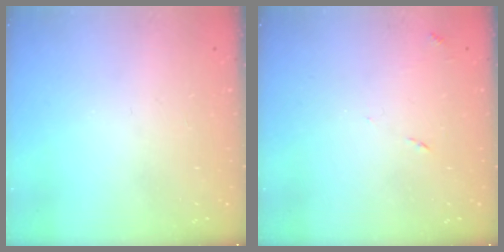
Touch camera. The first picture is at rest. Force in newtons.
{"total": 7.4, "press": 7.4, "slide": 0.7}